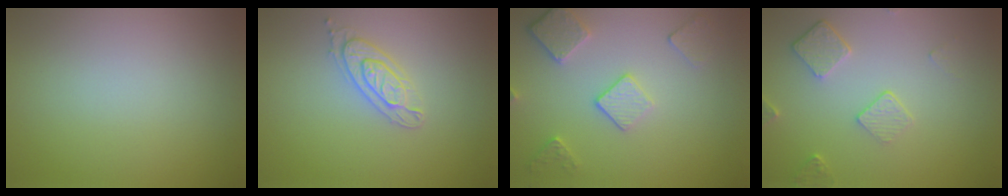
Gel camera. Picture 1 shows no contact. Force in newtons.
{"total": 2.2, "press": 2.1, "slide": 0.5}
{"total": 3.6, "press": 3.0, "slide": 2.1}
{"total": 2.3, "press": 1.6, "slide": 1.6}